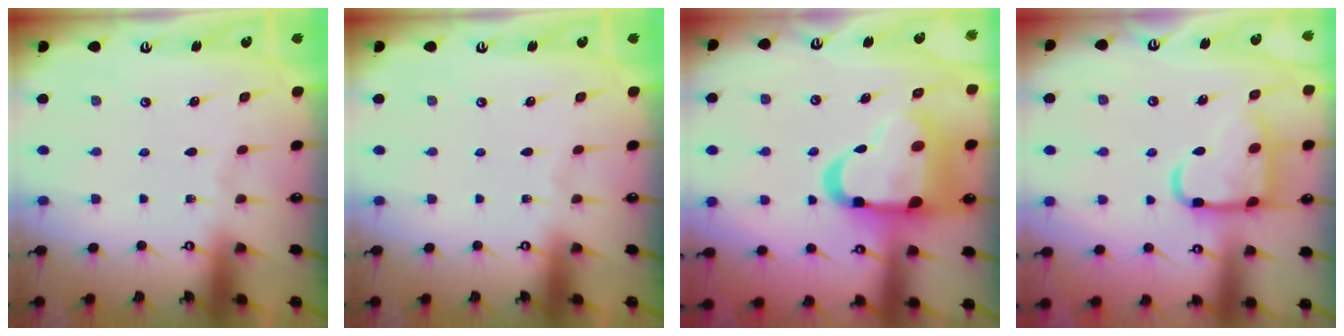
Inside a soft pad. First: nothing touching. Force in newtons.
{"total": 0.0}
{"total": 19.6, "press": 19.4, "slide": 2.4}
{"total": 14.2, "press": 14.2, "slide": 1.4}